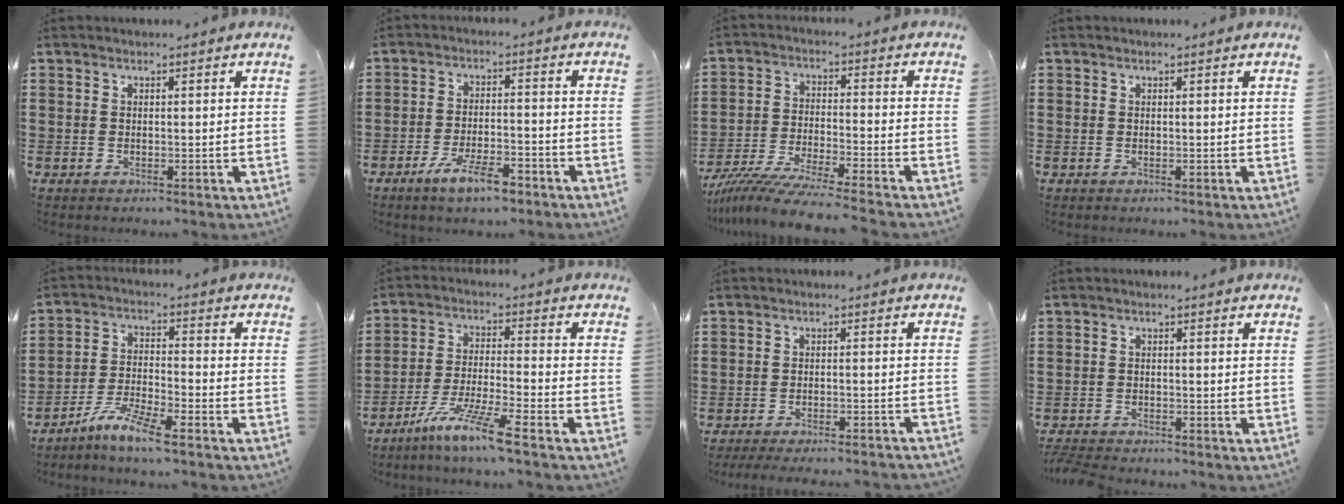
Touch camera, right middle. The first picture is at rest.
{"total": 6.6, "force": [-4.6, 1.7, 4.5], "torque": [-0.089, 0.000, -0.085]}
{"total": 8.2, "force": [-7.5, -0.2, 3.1], "torque": [-0.064, -0.007, -0.147]}
{"total": 0.0}
{"total": 6.8, "force": [-5.8, 0.3, 3.6], "torque": [-0.084, -0.009, -0.112]}
{"total": 9.1, "force": [-7.0, -0.2, 5.8], "torque": [-0.116, -0.014, -0.135]}
{"total": 3.0, "force": [-2.9, -0.2, 0.7], "torque": [-0.011, -0.001, -0.059]}
{"total": 2.0, "force": [-2.0, 0.1, 0.1], "torque": [-0.014, -0.004, -0.045]}